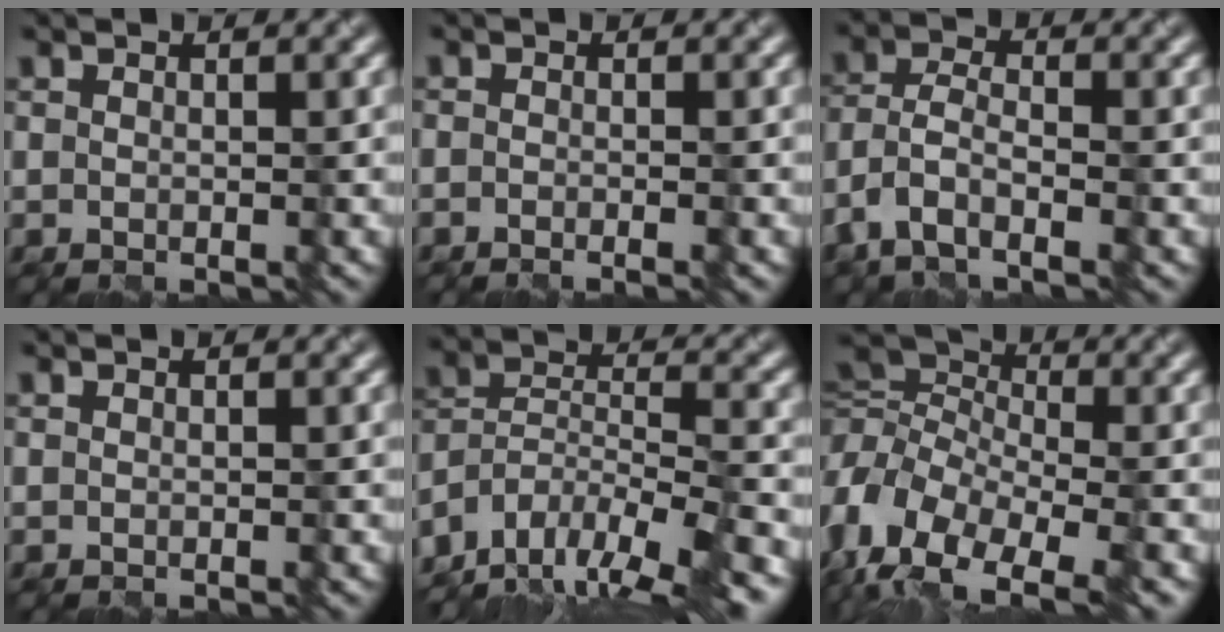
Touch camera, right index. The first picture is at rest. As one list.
[{"total": 1.5, "force": [-0.8, 0.7, 1.1], "torque": [0.001, -0.004, -0.015]}, {"total": 4.4, "force": [-3.0, 1.7, 2.6], "torque": [-0.063, -0.003, -0.066]}, {"total": 0.0}, {"total": 14.6, "force": [-12.4, 5.2, 5.9], "torque": [-0.117, 0.002, -0.168]}, {"total": 13.5, "force": [-4.2, 8.9, 9.3], "torque": [-0.201, -0.011, -0.050]}]